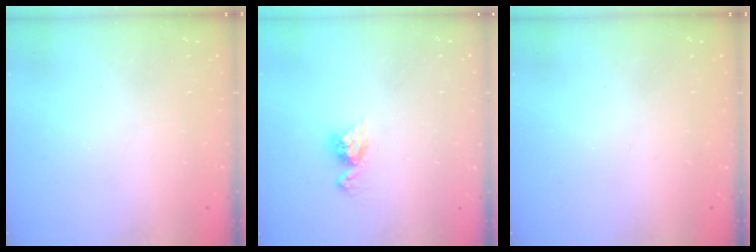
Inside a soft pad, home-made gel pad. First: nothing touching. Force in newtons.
{"total": 8.7, "press": 8.7, "slide": 0.8}
{"total": 0.0}